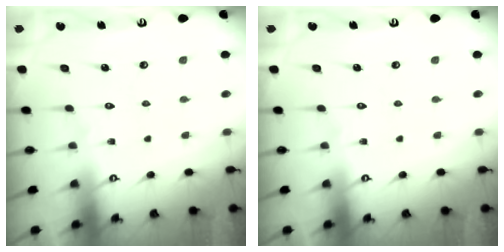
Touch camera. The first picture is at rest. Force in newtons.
{"total": 0.0}